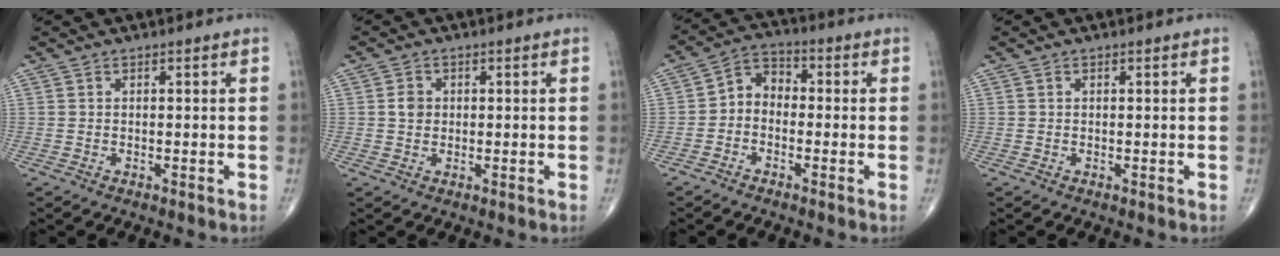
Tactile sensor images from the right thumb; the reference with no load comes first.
{"total": 2.5, "force": [0.2, 2.2, 1.3], "torque": [-0.013, 0.003, 0.003]}
{"total": 5.6, "force": [-1.1, 4.4, 3.4], "torque": [-0.031, 0.028, -0.041]}
{"total": 0.0}